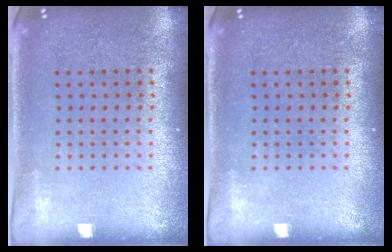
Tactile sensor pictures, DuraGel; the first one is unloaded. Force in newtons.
{"total": 0.0}